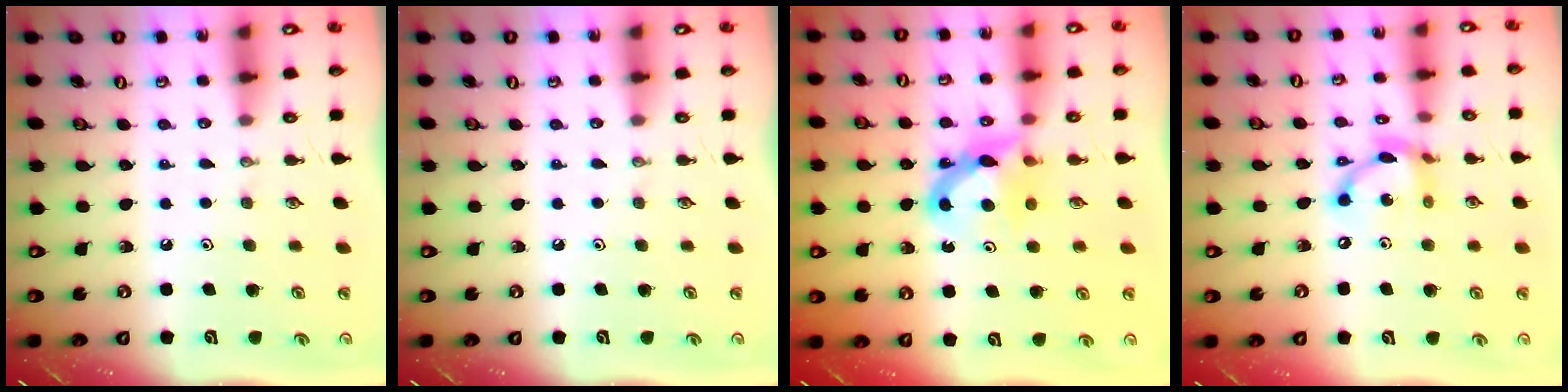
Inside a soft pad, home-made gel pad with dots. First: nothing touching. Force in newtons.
{"total": 0.0}
{"total": 7.4, "press": 7.3, "slide": 0.5}
{"total": 11.3, "press": 11.3, "slide": 0.8}